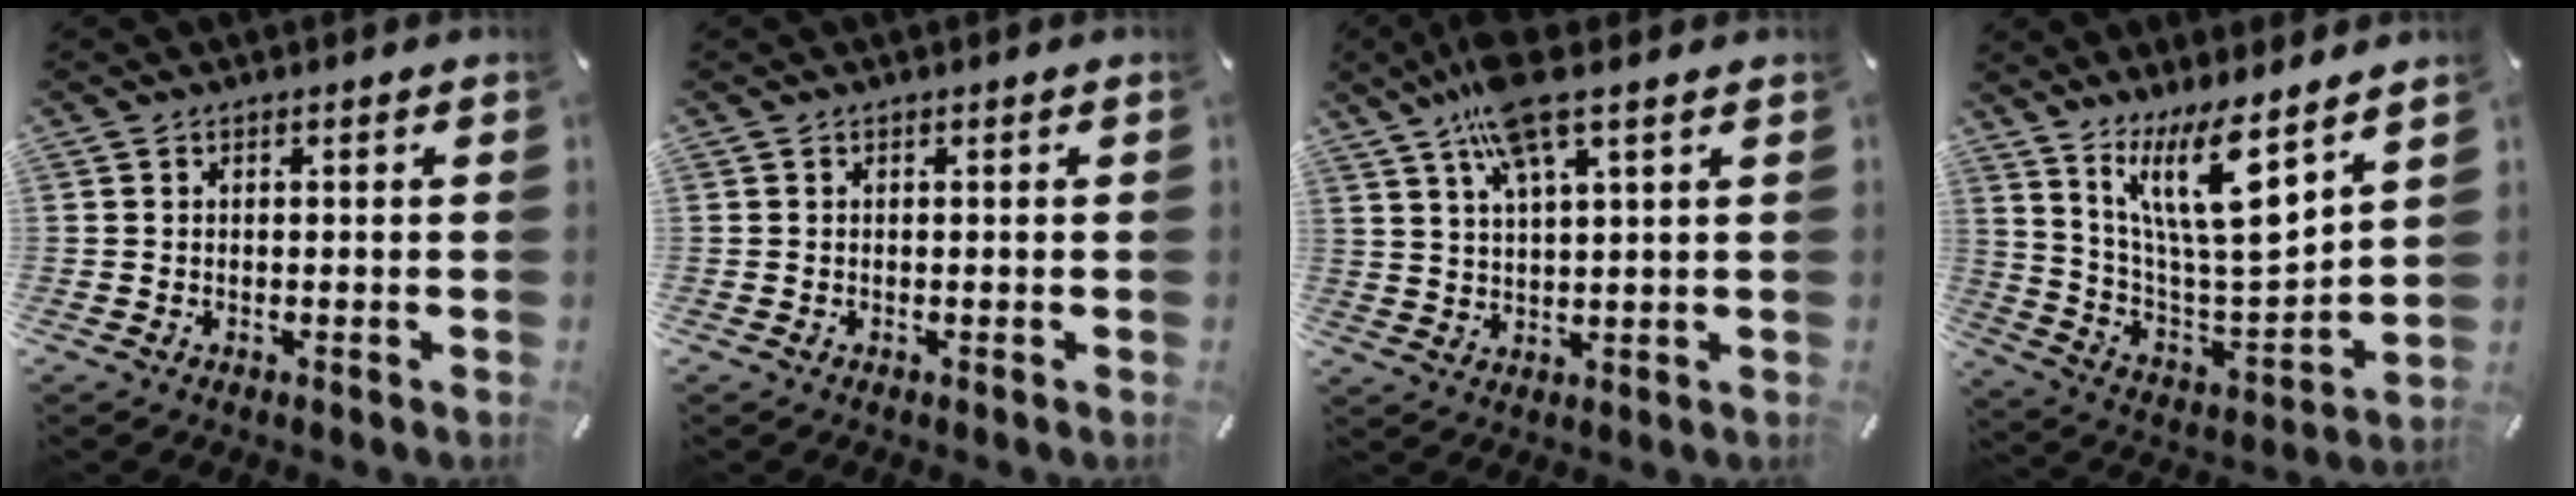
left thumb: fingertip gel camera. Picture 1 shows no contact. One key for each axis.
{"total": 0.0}
{"total": 10.3, "fx": 6.6, "fy": 2.5, "fz": 7.5, "tx": -0.150, "ty": -0.012, "tz": 0.119}
{"total": 16.9, "fx": 10.8, "fy": 4.1, "fz": 12.3, "tx": -0.227, "ty": -0.074, "tz": 0.178}